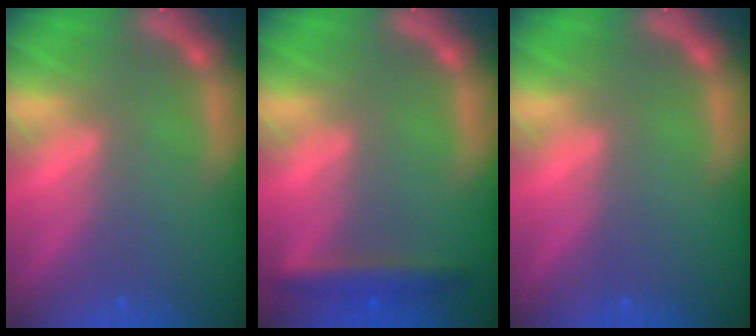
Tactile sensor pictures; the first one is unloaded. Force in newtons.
{"total": 2.9}
{"total": 0.0}